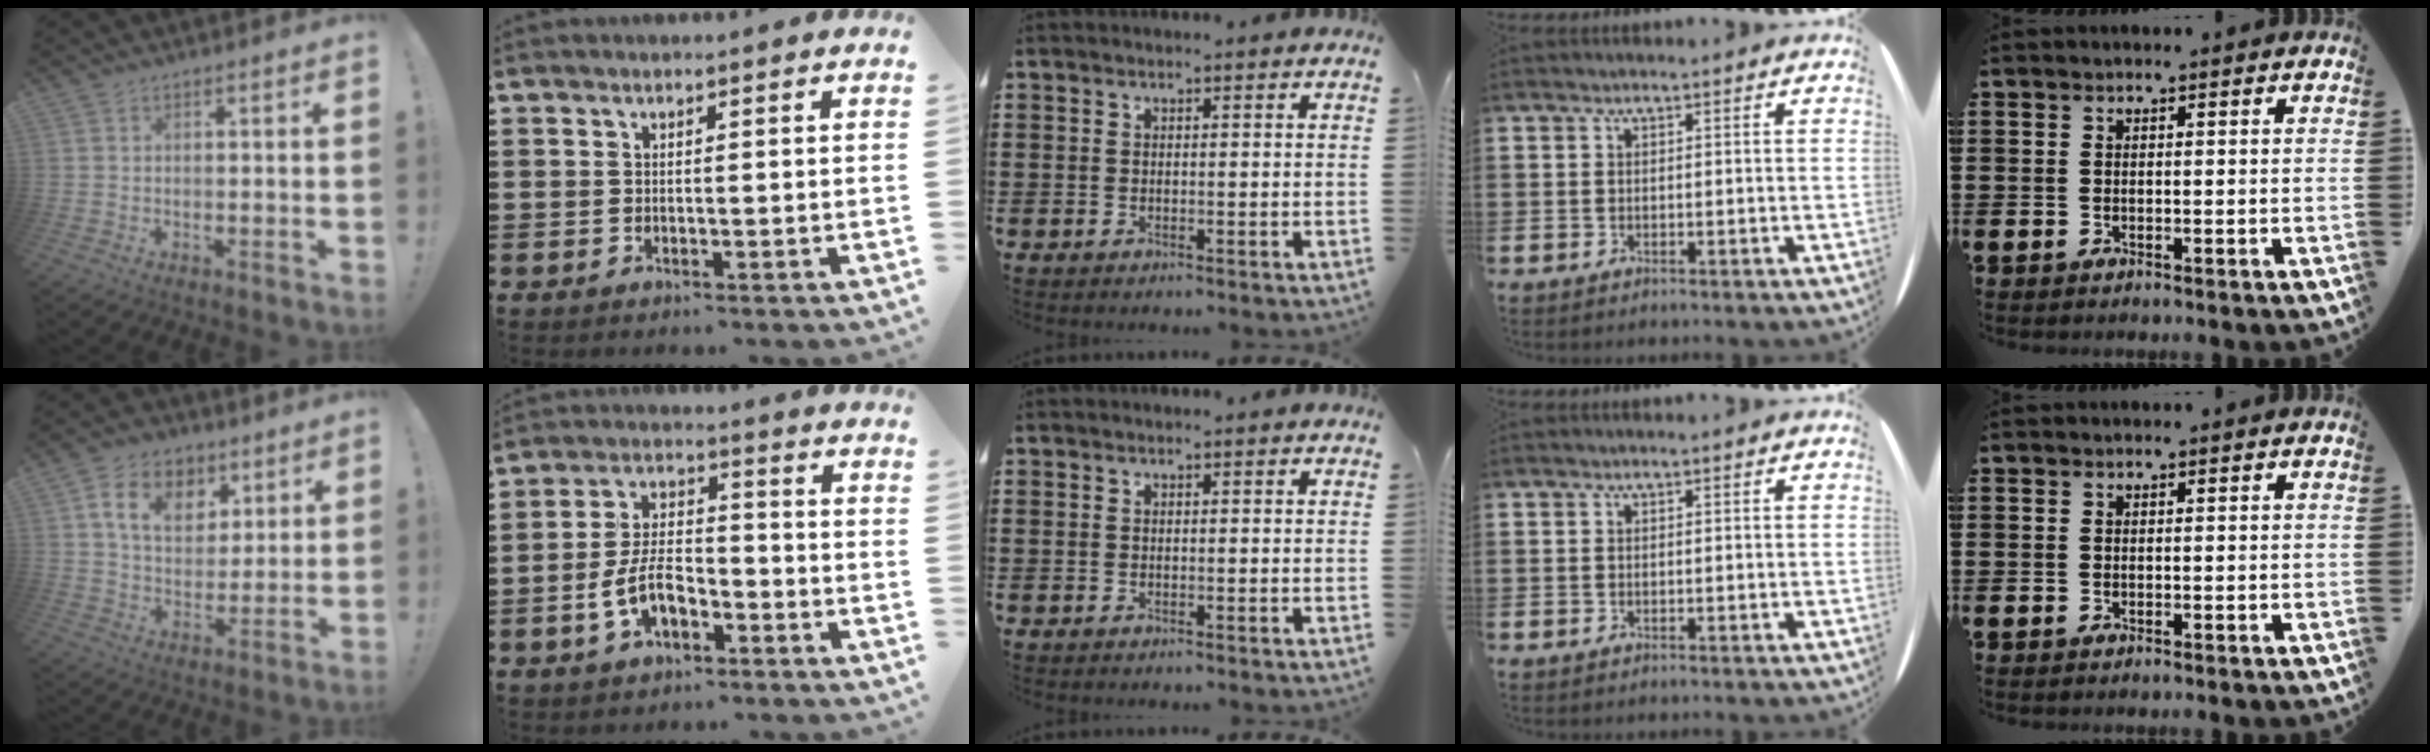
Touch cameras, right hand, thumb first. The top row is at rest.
{"thumb": {"total": 13.2, "force": [6.0, 9.6, 6.8], "torque": [-0.109, -0.015, 0.116]}, "index": {"total": 7.9, "force": [-3.4, 4.0, 5.9], "torque": [-0.133, 0.004, -0.068]}}